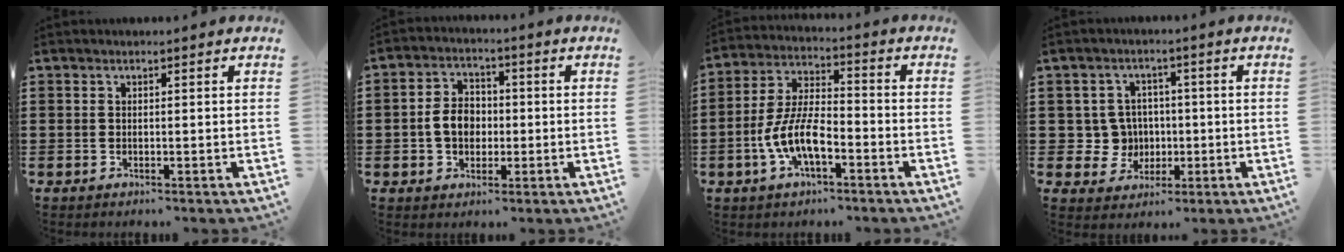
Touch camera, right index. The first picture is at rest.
{"total": 5.6, "force": [-0.6, 4.2, 3.6], "torque": [-0.074, 0.007, -0.017]}
{"total": 8.9, "force": [-3.5, 3.7, 7.3], "torque": [-0.171, -0.004, -0.070]}
{"total": 5.5, "force": [-0.2, 5.3, 1.5], "torque": [-0.052, 0.018, -0.003]}